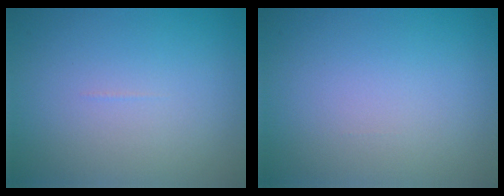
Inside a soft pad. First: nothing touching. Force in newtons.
{"total": 0.0}